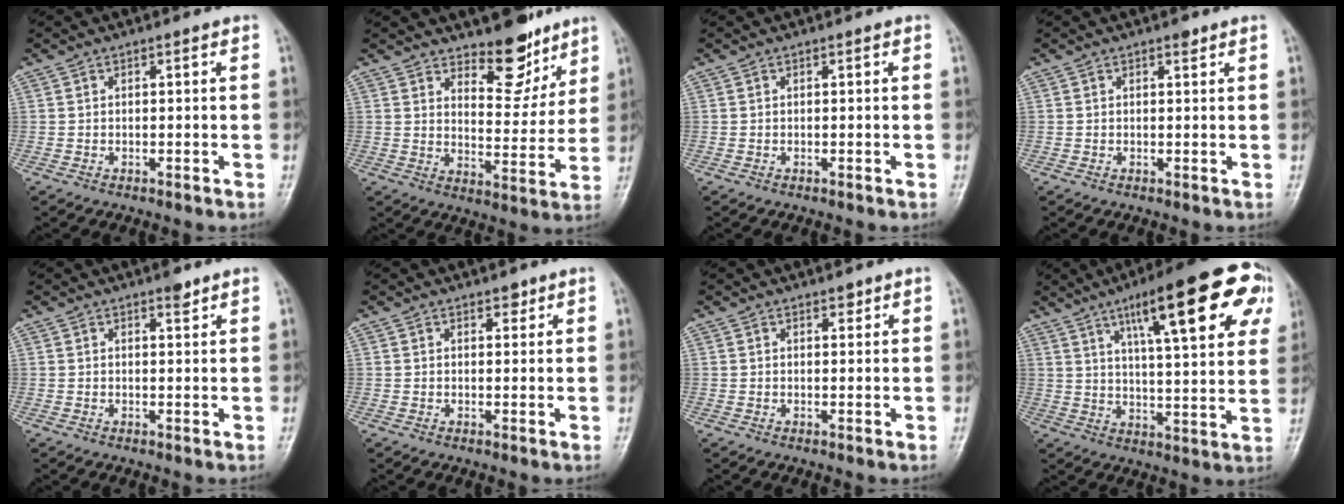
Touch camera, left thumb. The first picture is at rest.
{"total": 11.1, "force": [8.1, 4.9, 5.8], "torque": [-0.044, -0.064, 0.130]}
{"total": 0.0}
{"total": 1.1, "force": [0.8, 0.4, 0.6], "torque": [-0.006, -0.004, 0.010]}
{"total": 2.0, "force": [1.5, 0.6, 1.1], "torque": [-0.010, -0.009, 0.021]}
{"total": 1.7, "force": [1.3, 0.9, 0.8], "torque": [0.001, -0.007, 0.016]}
{"total": 1.4, "force": [1.1, 0.7, 0.6], "torque": [-0.002, -0.007, 0.014]}
{"total": 22.6, "force": [10.7, 5.7, 19.0], "torque": [-0.243, -0.010, 0.152]}